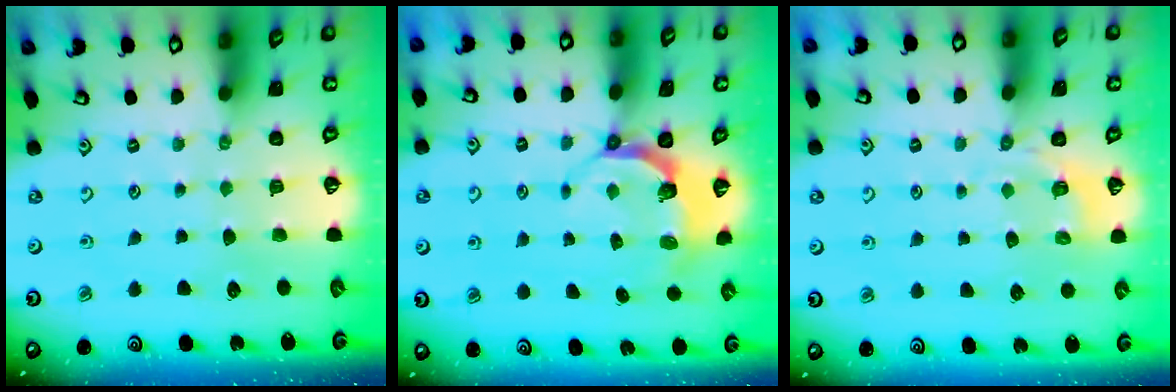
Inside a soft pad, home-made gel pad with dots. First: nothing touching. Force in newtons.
{"total": 5.3, "press": 4.3, "slide": 3.1}
{"total": 2.3, "press": 1.4, "slide": 1.8}